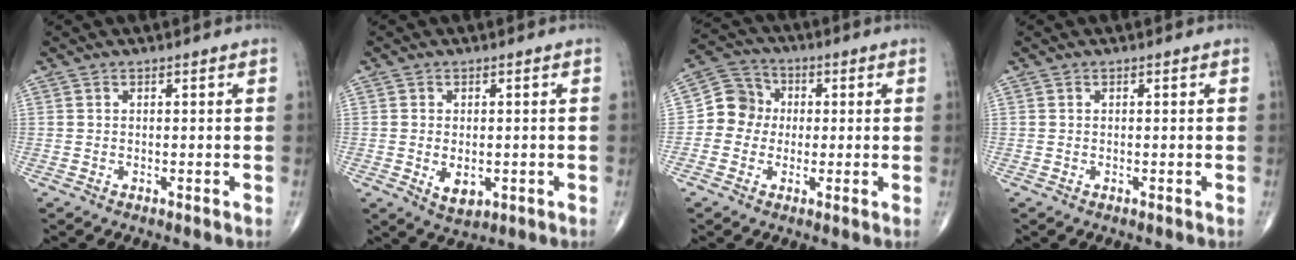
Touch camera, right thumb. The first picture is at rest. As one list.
[{"total": 4.5, "force": [-0.9, 2.8, 3.4], "torque": [-0.049, -0.006, -0.004]}, {"total": 7.5, "force": [-0.2, 7.0, 2.7], "torque": [-0.018, 0.022, -0.018]}, {"total": 0.0}]